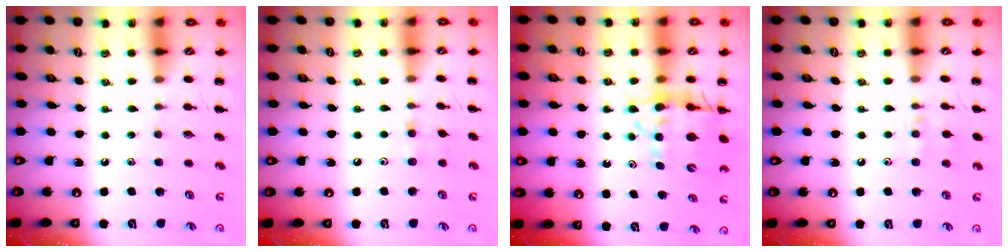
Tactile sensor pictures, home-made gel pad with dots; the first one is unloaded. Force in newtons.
{"total": 3.5, "press": 3.4, "slide": 1.1}
{"total": 13.7, "press": 13.2, "slide": 3.8}
{"total": 6.4, "press": 6.1, "slide": 2.1}